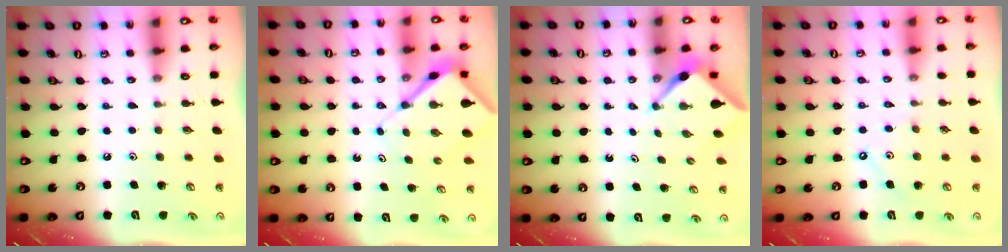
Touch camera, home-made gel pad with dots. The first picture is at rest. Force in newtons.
{"total": 8.0, "press": 8.0, "slide": 0.8}
{"total": 3.1, "press": 3.0, "slide": 0.3}
{"total": 5.5, "press": 5.4, "slide": 0.6}